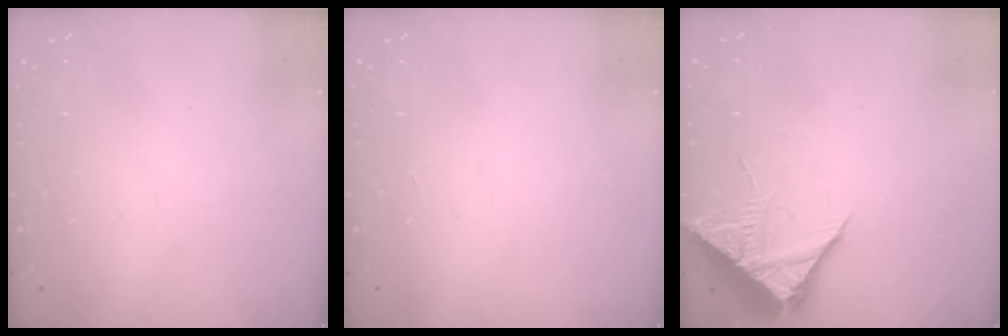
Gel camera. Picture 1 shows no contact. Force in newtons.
{"total": 1.7, "press": 1.7, "slide": 0.1}
{"total": 9.7, "press": 9.7, "slide": 0.5}